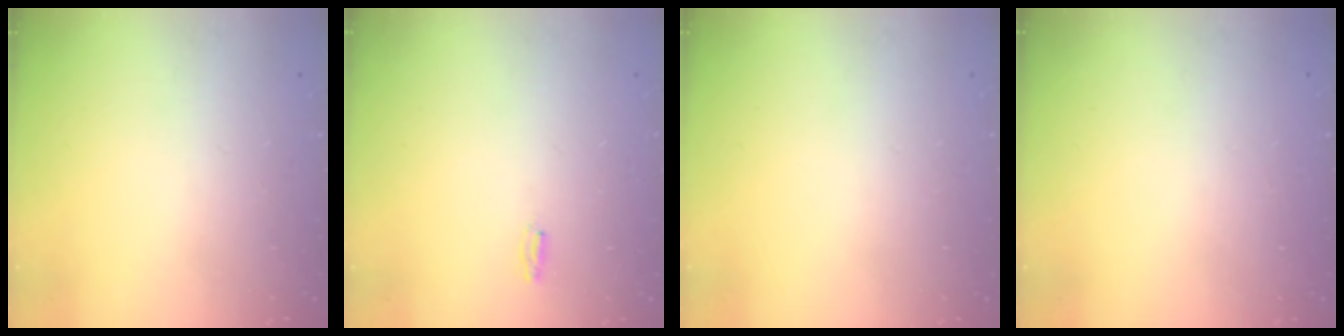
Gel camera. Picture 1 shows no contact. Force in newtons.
{"total": 3.5, "press": 2.7, "slide": 2.2}
{"total": 0.0}
{"total": 0.0}